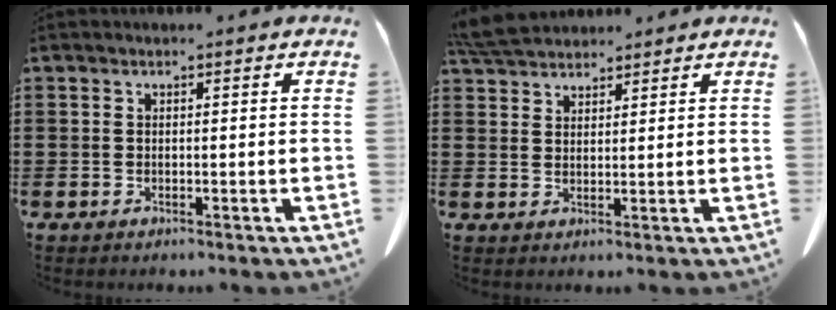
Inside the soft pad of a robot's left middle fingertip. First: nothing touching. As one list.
[{"total": 5.1, "force": [4.7, 1.2, 1.4], "torque": [-0.043, -0.008, 0.091]}]